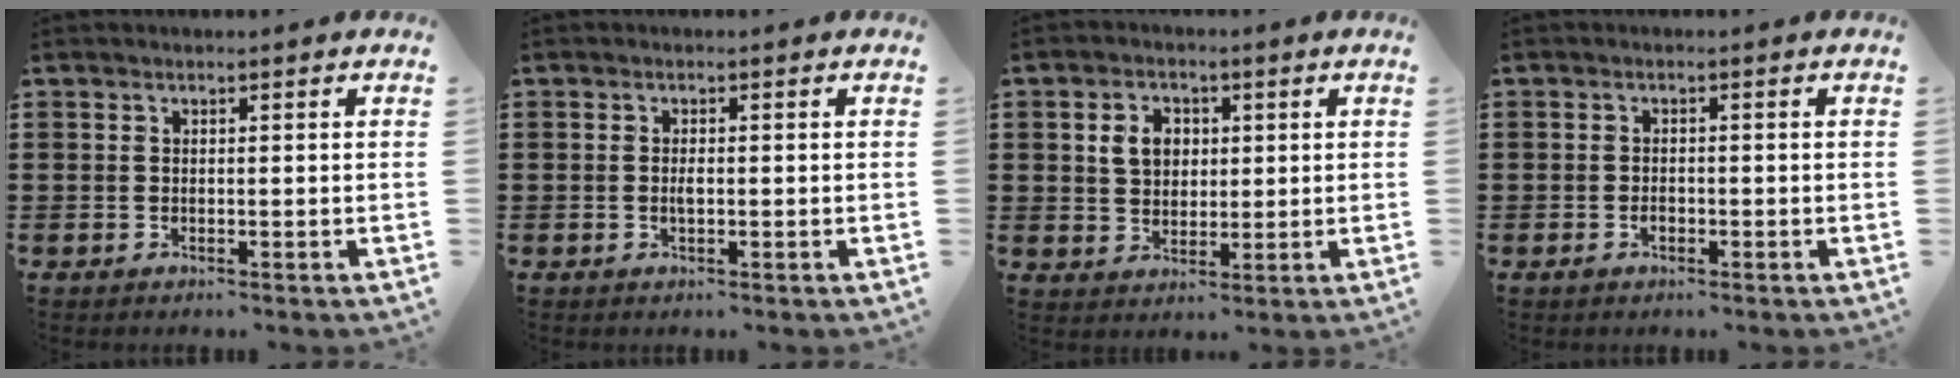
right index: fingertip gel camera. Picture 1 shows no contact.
{"total": 1.5, "force": [-0.1, 0.6, 1.3], "torque": [-0.025, 0.002, -0.003]}
{"total": 4.7, "force": [1.1, 3.7, 2.6], "torque": [-0.064, 0.015, 0.017]}
{"total": 1.4, "force": [-0.5, 0.7, 1.1], "torque": [-0.021, -0.001, -0.008]}